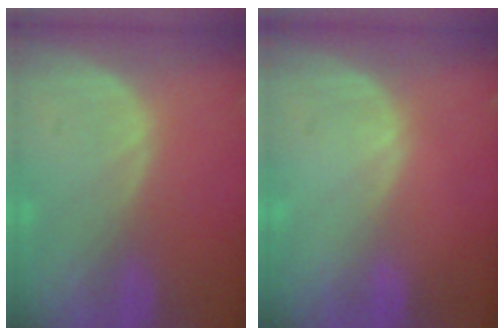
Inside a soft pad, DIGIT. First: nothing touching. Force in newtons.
{"total": 0.0}